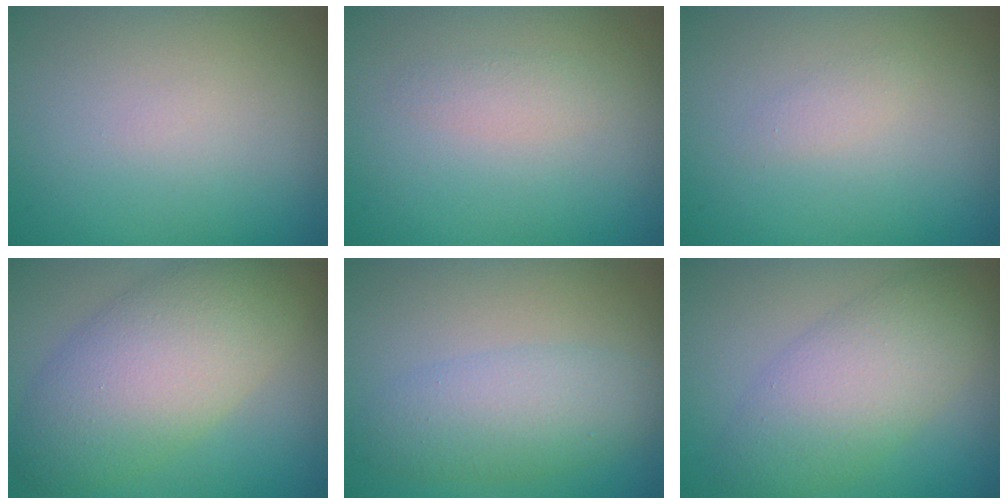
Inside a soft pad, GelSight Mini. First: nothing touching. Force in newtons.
{"total": 1.0, "press": 1.0, "slide": 0.1}
{"total": 0.7, "press": 0.7, "slide": 0.0}
{"total": 7.9, "press": 7.9, "slide": 0.5}
{"total": 3.7, "press": 3.7, "slide": 0.1}
{"total": 5.5, "press": 5.5, "slide": 0.1}